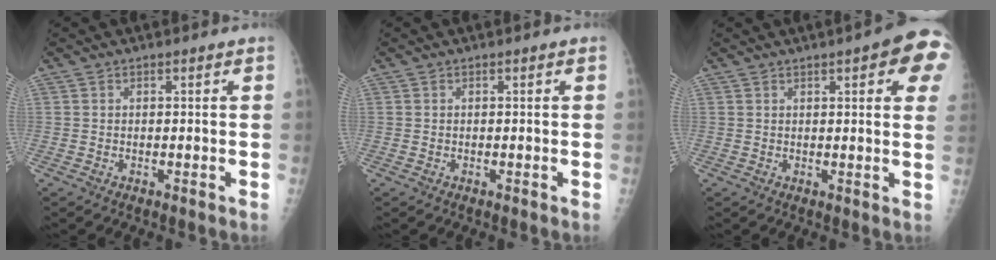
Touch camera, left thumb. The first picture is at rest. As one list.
[{"total": 0.0}, {"total": 10.5, "force": [4.3, 2.6, 9.2], "torque": [-0.087, -0.006, 0.042]}]